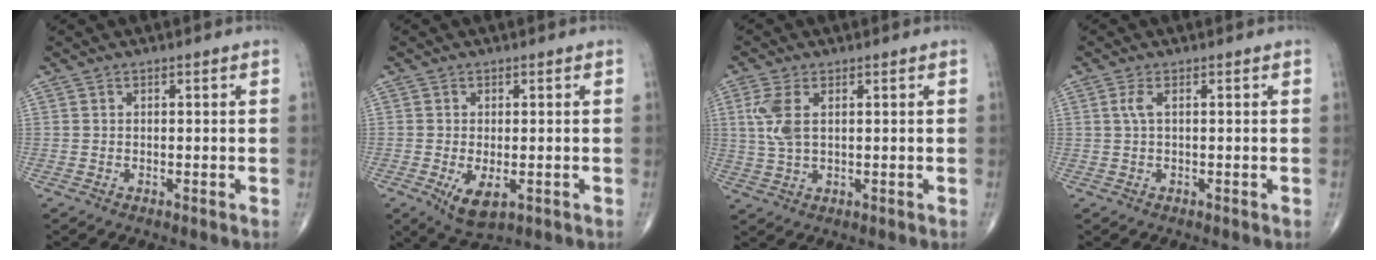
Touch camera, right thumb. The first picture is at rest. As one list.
[{"total": 5.2, "force": [-1.6, 2.3, 4.4], "torque": [-0.077, -0.012, -0.018]}, {"total": 5.7, "force": [1.5, 2.7, 4.7], "torque": [-0.118, 0.003, 0.035]}, {"total": 1.6, "force": [0.3, 0.4, 1.5], "torque": [-0.048, 0.006, 0.010]}]